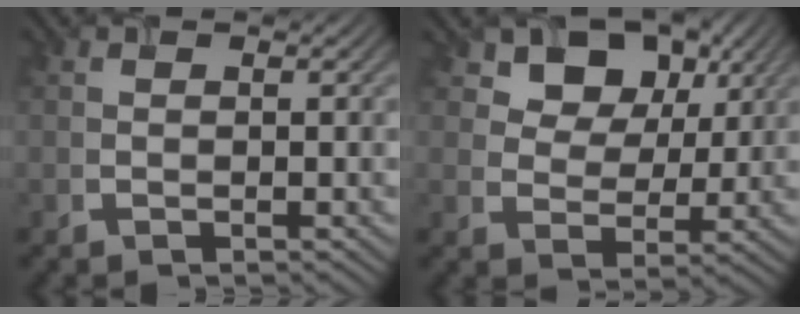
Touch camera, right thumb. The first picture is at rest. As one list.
[{"total": 9.7, "force": [5.5, 6.6, 4.4], "torque": [-0.095, -0.013, 0.104]}]